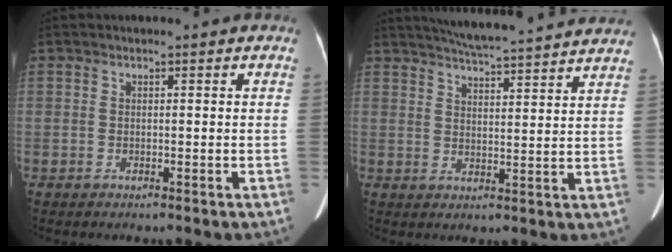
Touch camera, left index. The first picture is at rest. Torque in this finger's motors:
{"motor_torque": [0.63, -1.20, 0.02, 0.05]}